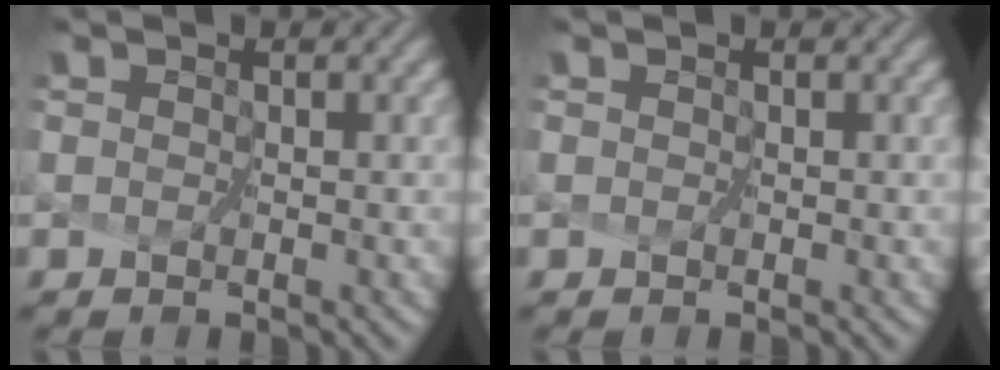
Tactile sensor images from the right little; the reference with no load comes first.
{"total": 0.0}